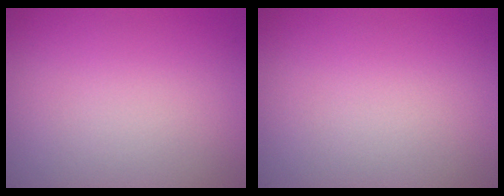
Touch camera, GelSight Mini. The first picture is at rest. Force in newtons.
{"total": 0.0}